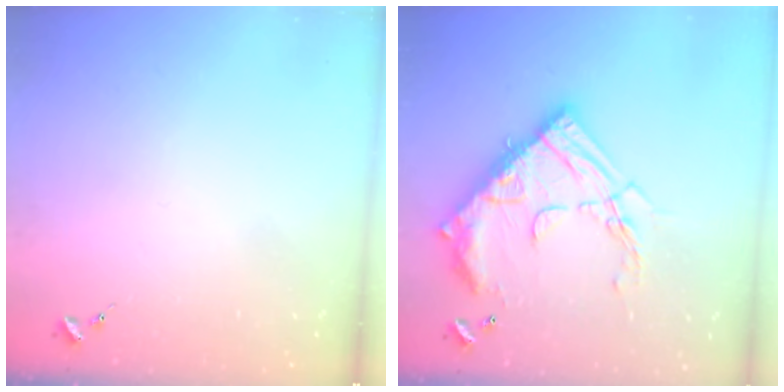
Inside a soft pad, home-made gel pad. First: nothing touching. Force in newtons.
{"total": 23.7, "press": 23.6, "slide": 2.2}